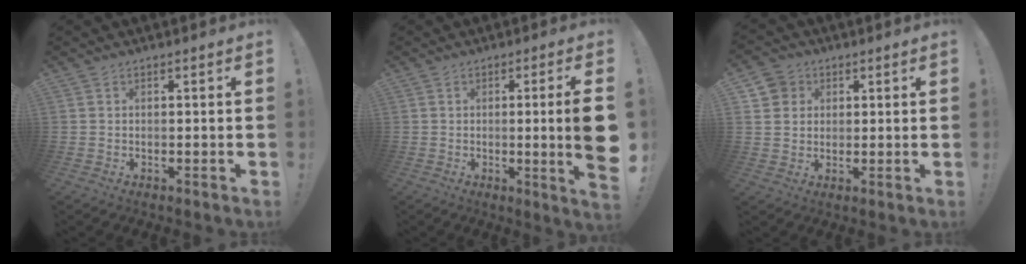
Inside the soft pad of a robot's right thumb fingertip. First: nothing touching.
{"total": 9.8, "force": [0.1, -0.8, 9.8], "torque": [-0.149, -0.011, -0.004]}
{"total": 5.3, "force": [1.9, 4.8, 0.9], "torque": [-0.015, -0.006, 0.038]}